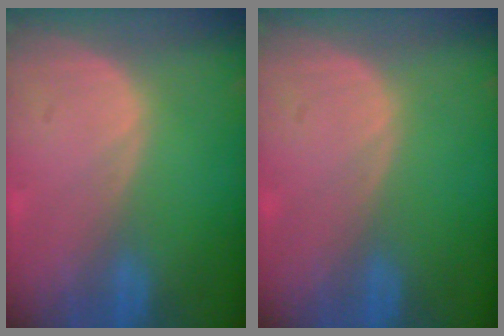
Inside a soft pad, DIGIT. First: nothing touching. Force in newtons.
{"total": 0.0}